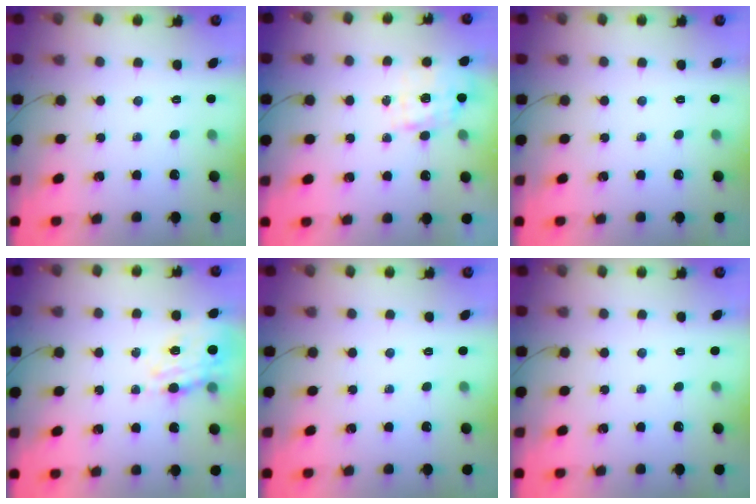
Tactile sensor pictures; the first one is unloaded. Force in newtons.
{"total": 1.1, "press": 1.0, "slide": 0.5}
{"total": 0.0}
{"total": 15.8, "press": 15.4, "slide": 3.6}
{"total": 0.0}
{"total": 0.0}